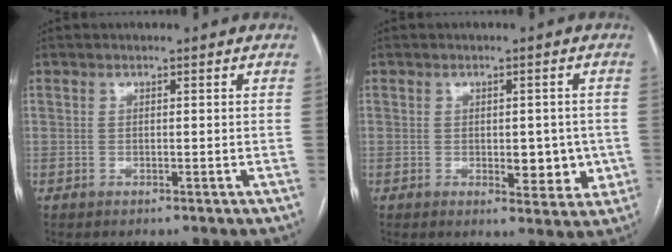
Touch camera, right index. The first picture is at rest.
{"total": 5.8, "force": [-0.9, 2.8, 5.0], "torque": [-0.056, -0.002, -0.003]}